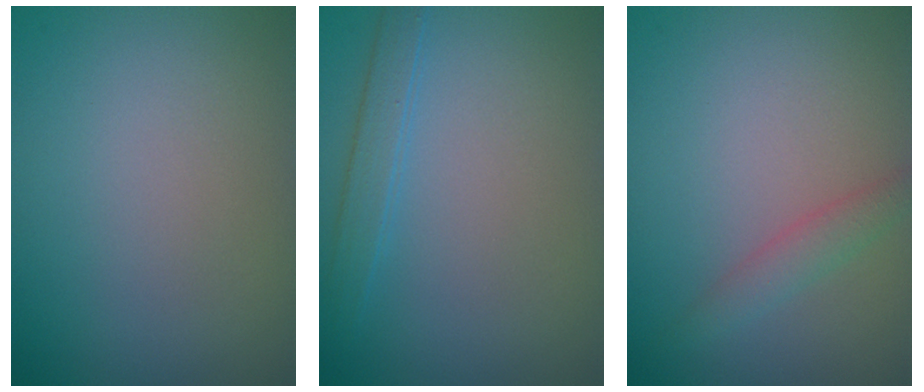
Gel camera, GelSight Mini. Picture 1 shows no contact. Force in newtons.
{"total": 1.7, "press": 1.7, "slide": 0.1}
{"total": 1.7, "press": 1.7, "slide": 0.1}